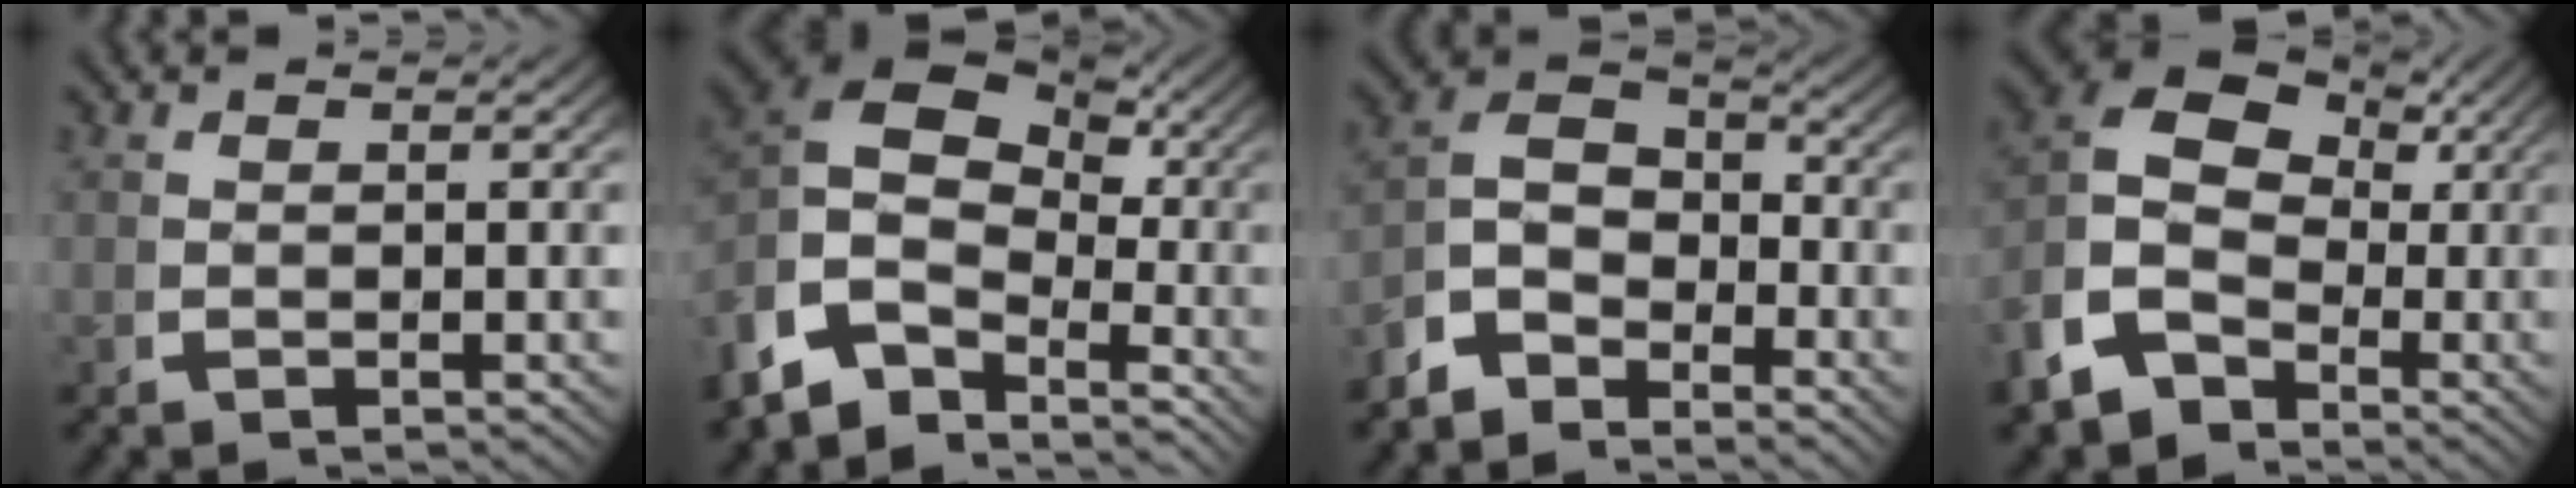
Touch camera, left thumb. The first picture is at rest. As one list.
[{"total": 12.7, "force": [0.0, 9.3, 8.7], "torque": [-0.192, -0.033, 0.004]}, {"total": 7.9, "force": [-1.1, 6.1, 4.9], "torque": [-0.085, -0.010, -0.031]}, {"total": 10.7, "force": [0.3, 8.4, 6.6], "torque": [-0.151, -0.019, 0.002]}]